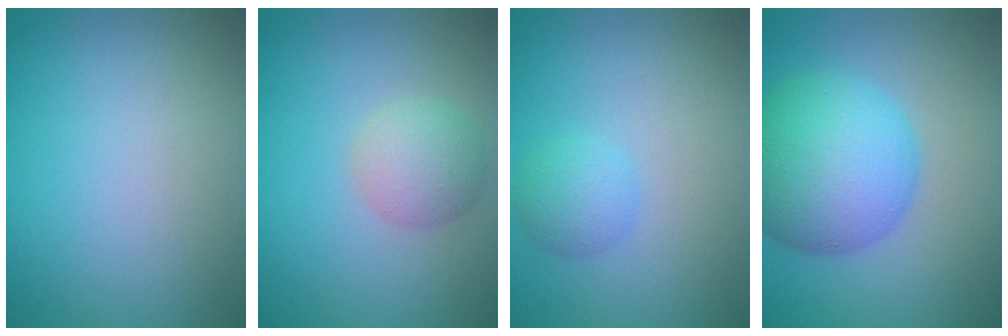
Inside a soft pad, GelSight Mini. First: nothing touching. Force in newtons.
{"total": 2.9, "press": 2.9, "slide": 0.1}
{"total": 2.1, "press": 2.1, "slide": 0.2}
{"total": 9.7, "press": 9.7, "slide": 0.3}